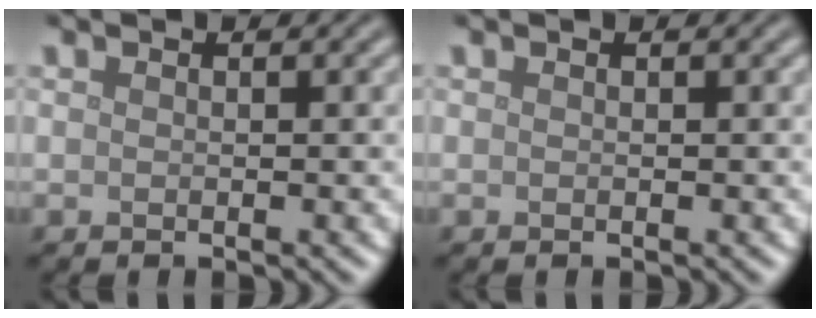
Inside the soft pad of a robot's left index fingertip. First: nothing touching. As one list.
[{"total": 0.0}]